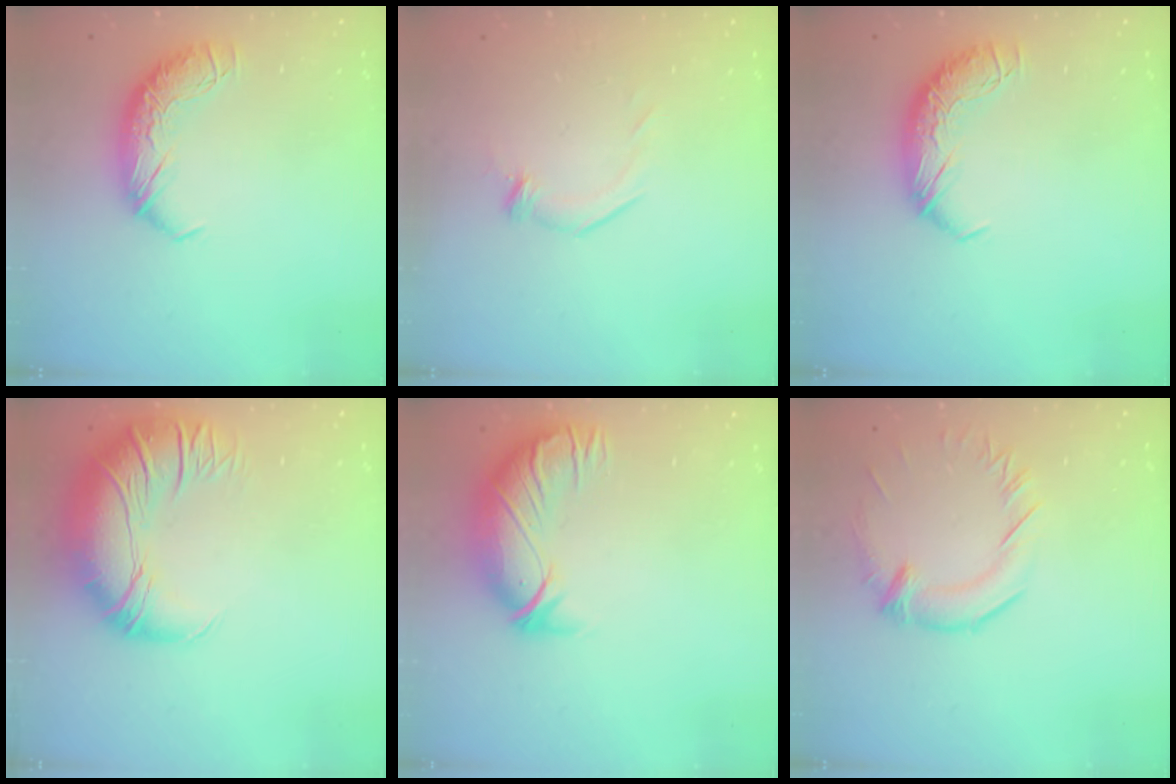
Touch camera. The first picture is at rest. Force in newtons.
{"total": 5.1, "press": 5.0, "slide": 0.8}
{"total": 0.0}
{"total": 7.1, "press": 6.0, "slide": 3.9}
{"total": 3.0, "press": 0.5, "slide": 2.9}
{"total": 1.4, "press": 0.7, "slide": 1.2}